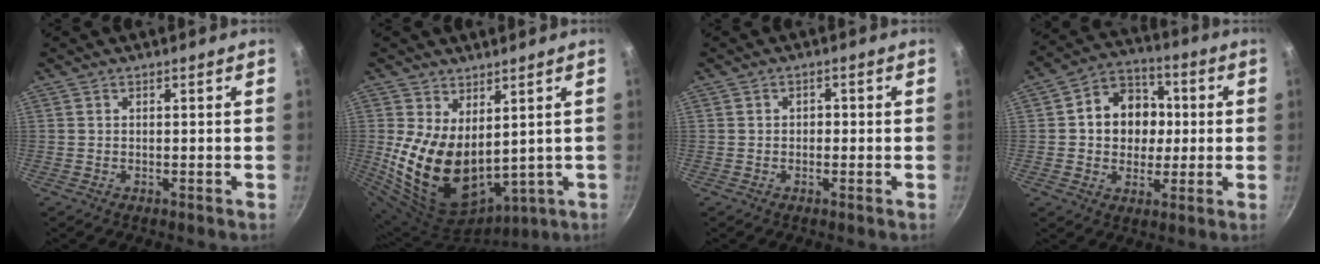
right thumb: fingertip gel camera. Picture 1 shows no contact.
{"total": 16.5, "force": [2.0, 10.0, 12.9], "torque": [-0.225, -0.038, 0.066]}
{"total": 1.4, "force": [-0.3, 1.2, 0.7], "torque": [-0.003, 0.006, -0.007]}
{"total": 12.8, "force": [1.1, 10.7, 6.9], "torque": [-0.063, 0.016, 0.006]}